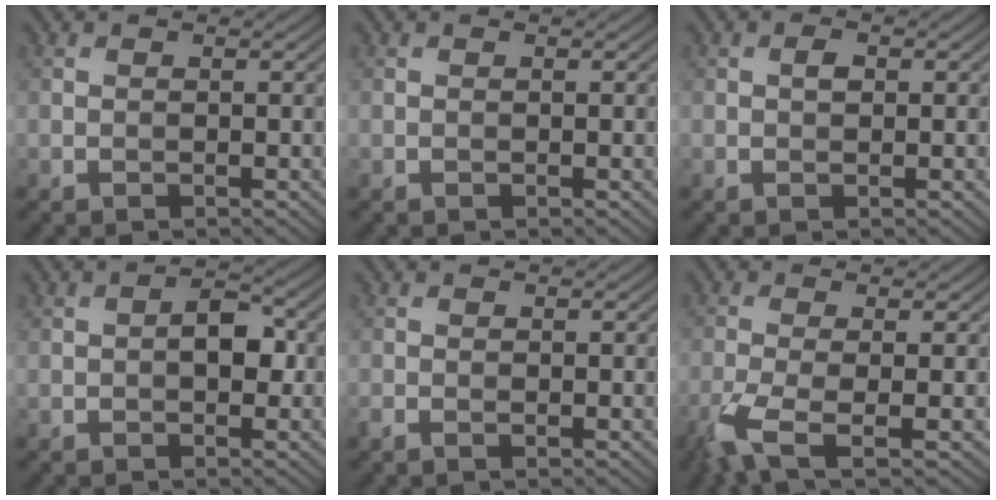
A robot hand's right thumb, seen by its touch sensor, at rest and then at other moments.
{"total": 0.0}
{"total": 1.2, "force": [0.2, 0.7, 0.9], "torque": [-0.015, 0.003, 0.001]}
{"total": 3.3, "force": [-0.2, 1.9, 2.7], "torque": [-0.041, 0.004, -0.009]}
{"total": 1.0, "force": [-0.4, 0.5, 0.7], "torque": [-0.018, 0.000, -0.010]}
{"total": 5.3, "force": [-2.8, 1.1, 4.4], "torque": [-0.102, -0.006, -0.069]}